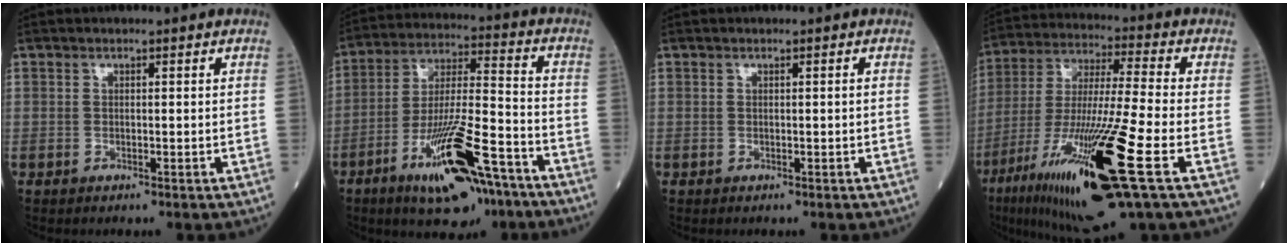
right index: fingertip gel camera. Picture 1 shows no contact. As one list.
[{"total": 16.1, "force": [-9.2, 3.5, 12.8], "torque": [-0.233, -0.009, -0.151]}, {"total": 0.0}, {"total": 22.5, "force": [-9.4, 1.1, 20.4], "torque": [-0.393, -0.050, -0.168]}]